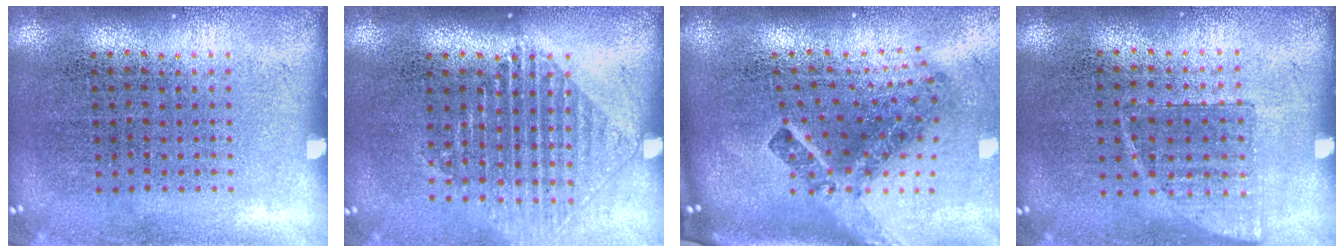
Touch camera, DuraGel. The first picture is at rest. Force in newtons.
{"total": 1.2, "press": 1.2, "slide": 0.5}
{"total": 3.1, "press": 1.8, "slide": 2.5}
{"total": 0.8, "press": 0.7, "slide": 0.3}